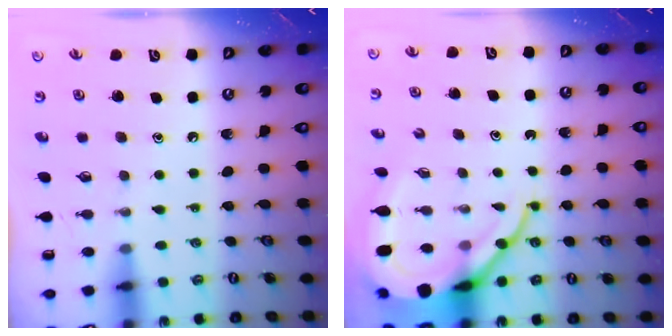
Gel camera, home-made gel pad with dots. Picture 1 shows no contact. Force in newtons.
{"total": 12.9, "press": 12.8, "slide": 1.2}